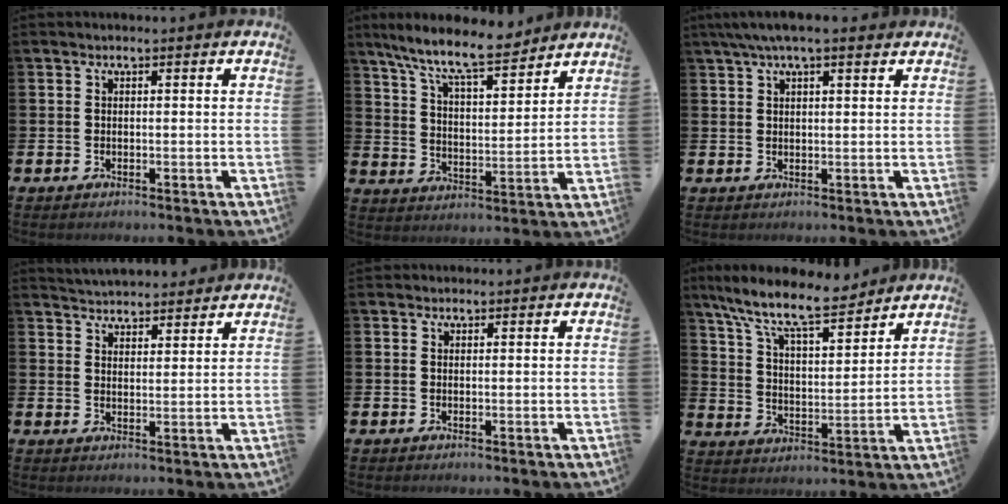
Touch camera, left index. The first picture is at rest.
{"total": 10.1, "force": [9.0, 1.6, 4.3], "torque": [-0.112, -0.048, 0.157]}
{"total": 4.5, "force": [3.4, 0.9, 2.8], "torque": [-0.059, -0.001, 0.060]}
{"total": 4.3, "force": [4.2, 0.6, -0.3], "torque": [-0.005, -0.023, 0.078]}
{"total": 0.6, "force": [0.6, 0.2, 0.1], "torque": [0.008, -0.002, 0.009]}
{"total": 10.8, "force": [9.2, 2.5, 5.1], "torque": [-0.131, -0.051, 0.161]}